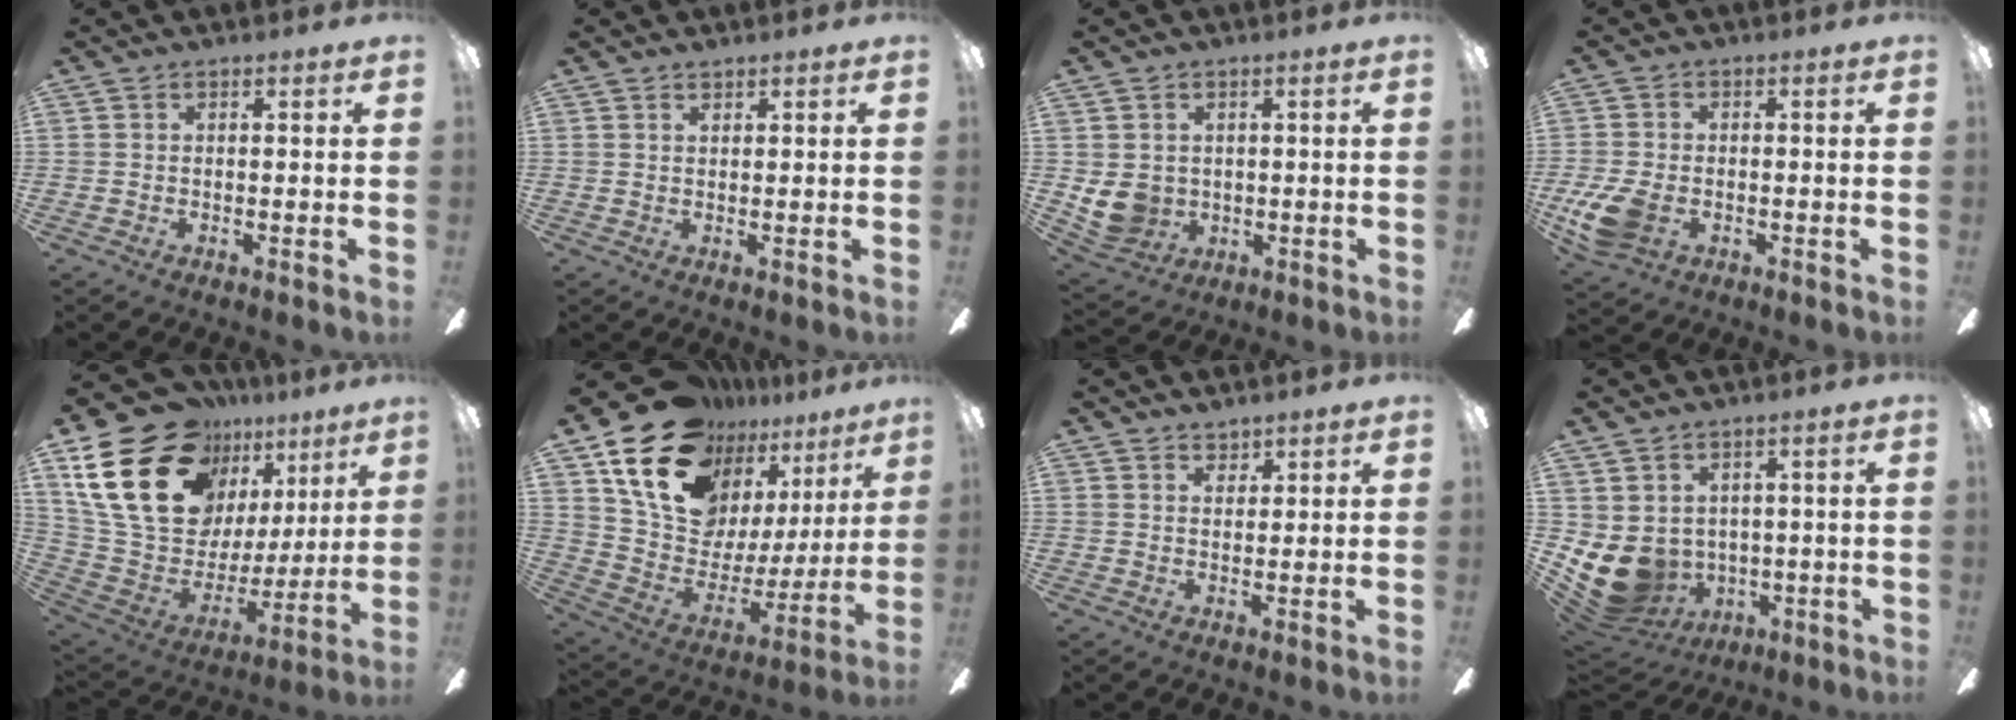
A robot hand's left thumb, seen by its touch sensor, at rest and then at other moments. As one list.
[{"total": 0.9, "force": [0.8, 0.4, 0.1], "torque": [-0.004, 0.000, 0.016]}, {"total": 7.2, "force": [0.8, 6.6, 2.7], "torque": [-0.073, -0.005, 0.018]}, {"total": 9.1, "force": [-2.8, 6.0, 6.2], "torque": [-0.146, 0.000, -0.048]}, {"total": 27.0, "force": [13.5, 17.6, 15.4], "torque": [-0.310, -0.072, 0.268]}, {"total": 21.9, "force": [14.8, 13.1, 9.4], "torque": [-0.167, -0.095, 0.282]}, {"total": 2.5, "force": [2.2, 1.1, 0.2], "torque": [0.011, -0.014, 0.039]}, {"total": 10.7, "force": [-0.9, 9.2, 5.2], "torque": [-0.144, -0.014, -0.011]}]